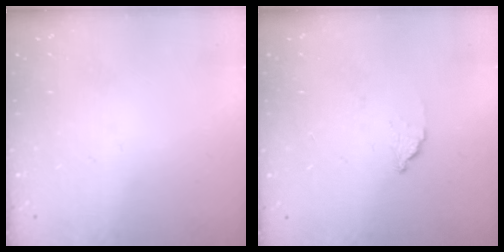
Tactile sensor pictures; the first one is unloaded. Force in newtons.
{"total": 1.8, "press": 1.8, "slide": 0.1}